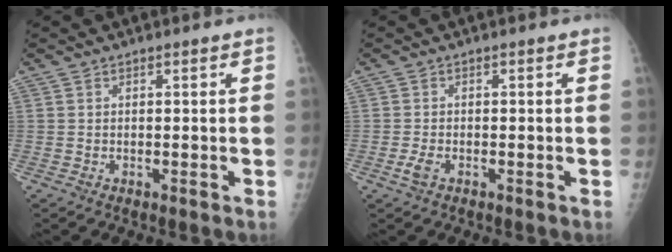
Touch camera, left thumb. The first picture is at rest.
{"total": 1.9, "force": [-1.1, 0.9, 1.3], "torque": [-0.031, -0.001, -0.021]}